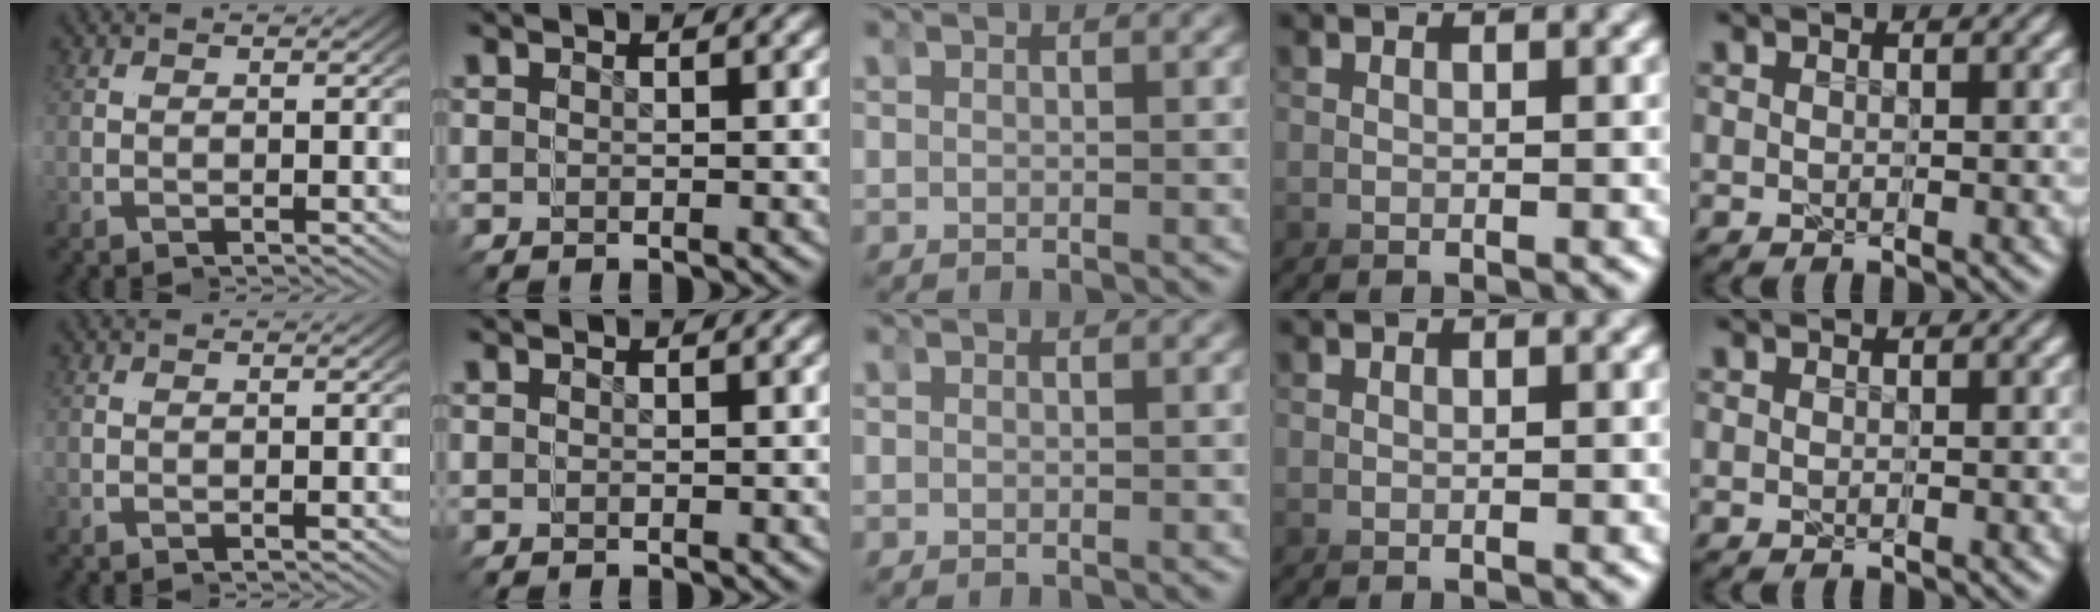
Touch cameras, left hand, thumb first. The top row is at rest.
{}